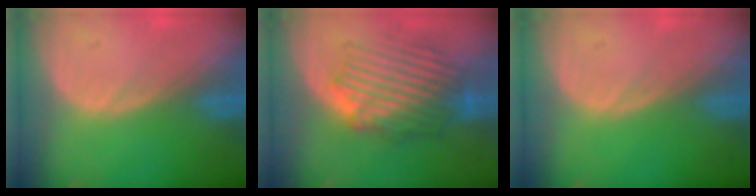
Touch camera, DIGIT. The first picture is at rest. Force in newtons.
{"total": 8.5, "press": 8.3, "slide": 1.9}
{"total": 0.0}